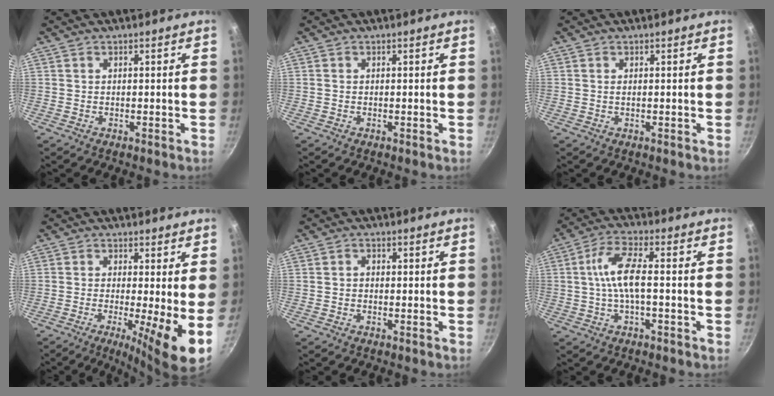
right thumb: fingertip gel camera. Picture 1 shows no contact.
{"total": 0.0}
{"total": 0.5, "force": [0.1, 0.1, 0.5], "torque": [-0.010, 0.000, 0.001]}
{"total": 9.4, "force": [-1.3, 1.4, 9.2], "torque": [-0.137, -0.013, -0.021]}
{"total": 1.2, "force": [-0.2, 1.0, 0.6], "torque": [-0.011, 0.007, -0.006]}
{"total": 7.6, "force": [-0.5, 2.3, 7.3], "torque": [-0.152, 0.021, -0.018]}